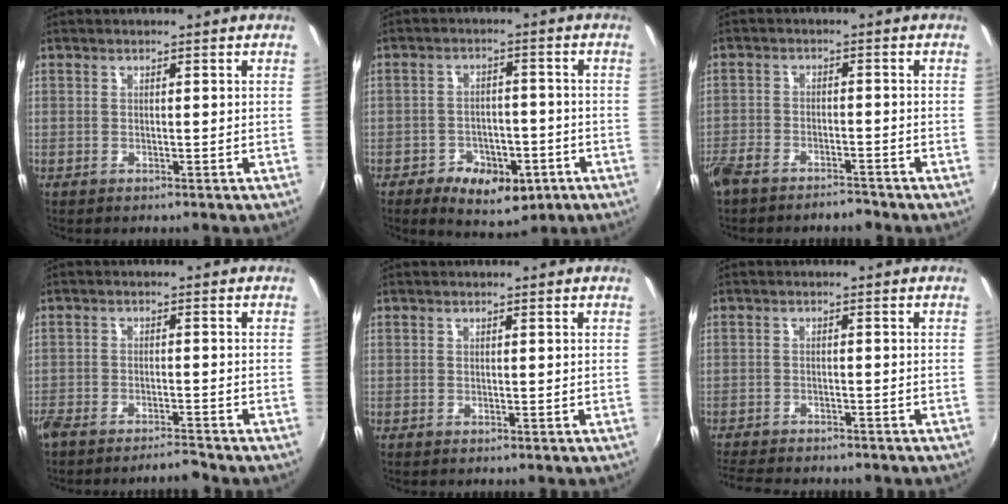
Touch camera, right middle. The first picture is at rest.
{"total": 10.8, "force": [-5.9, 6.8, 5.9], "torque": [-0.121, 0.001, -0.076]}
{"total": 8.5, "force": [-7.1, 3.3, 3.3], "torque": [-0.096, -0.018, -0.123]}
{"total": 5.5, "force": [-4.9, 1.3, 2.0], "torque": [-0.065, -0.014, -0.087]}
{"total": 0.0}
{"total": 9.1, "force": [-8.1, 2.2, 3.5], "torque": [-0.089, -0.023, -0.128]}